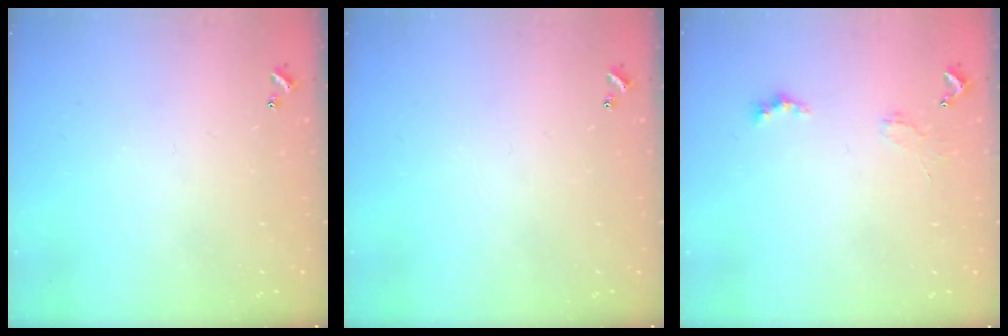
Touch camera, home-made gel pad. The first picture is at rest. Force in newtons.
{"total": 0.0}
{"total": 1.9, "press": 1.8, "slide": 0.5}